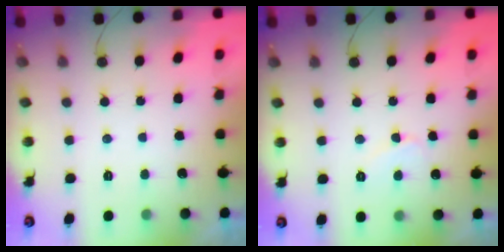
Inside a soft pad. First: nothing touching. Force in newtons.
{"total": 3.8, "press": 3.8, "slide": 0.6}